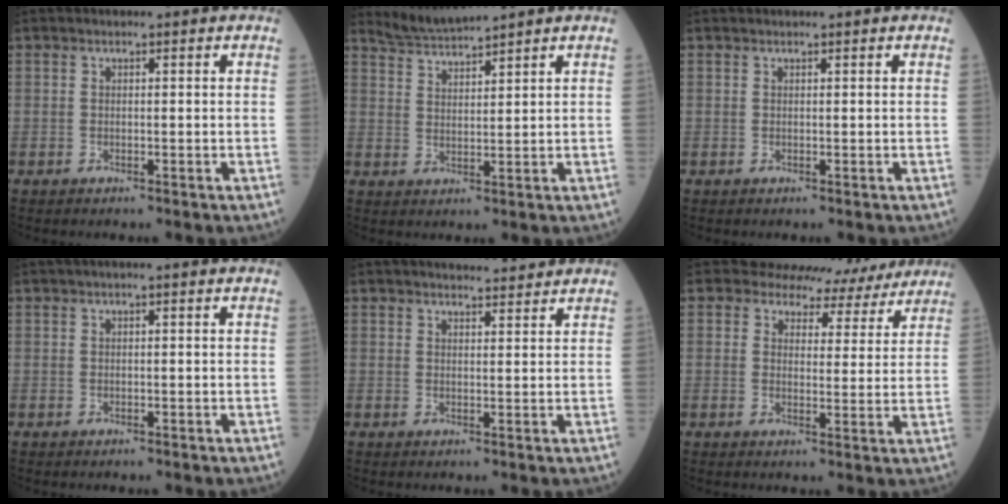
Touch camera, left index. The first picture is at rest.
{"total": 4.0, "force": [3.9, -1.0, 0.0], "torque": [-0.011, 0.002, 0.082]}
{"total": 0.9, "force": [0.8, 0.1, 0.2], "torque": [-0.009, 0.014, 0.017]}
{"total": 1.3, "force": [0.9, -0.2, 0.9], "torque": [-0.020, 0.016, 0.019]}
{"total": 8.1, "force": [7.7, 1.2, 2.4], "torque": [-0.032, 0.013, 0.099]}
{"total": 11.2, "force": [10.4, 4.1, -0.1], "torque": [0.033, -0.012, 0.100]}